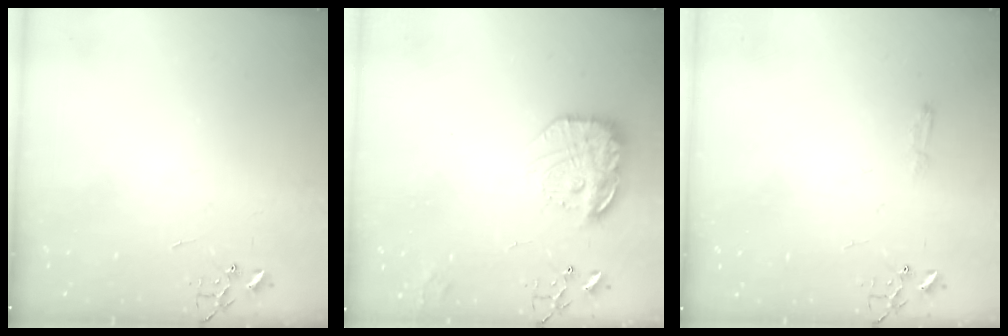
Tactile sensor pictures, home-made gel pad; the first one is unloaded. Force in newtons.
{"total": 17.1, "press": 17.0, "slide": 1.2}
{"total": 3.8, "press": 3.8, "slide": 0.5}